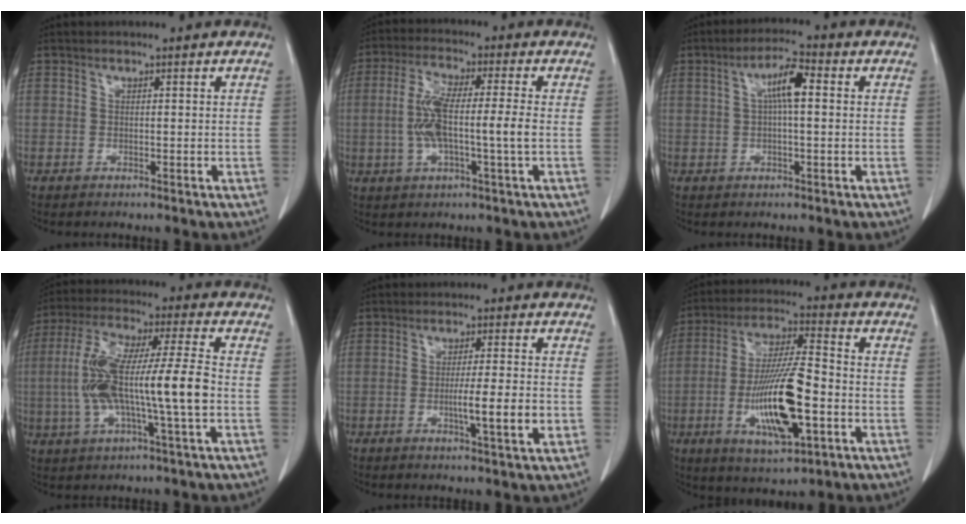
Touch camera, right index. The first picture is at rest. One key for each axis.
{"total": 9.3, "fx": -0.9, "fy": 0.8, "fz": 9.2, "tx": -0.186, "ty": 0.008, "tz": -0.022}
{"total": 5.5, "fx": 1.0, "fy": 0.9, "fz": 5.3, "tx": -0.099, "ty": 0.016, "tz": 0.015}
{"total": 15.4, "fx": -1.9, "fy": 0.9, "fz": 15.2, "tx": -0.302, "ty": 0.014, "tz": -0.038}
{"total": 6.8, "fx": -1.6, "fy": -0.1, "fz": 6.6, "tx": -0.104, "ty": -0.009, "tz": -0.026}
{"total": 15.4, "fx": -4.0, "fy": 3.2, "fz": 14.5, "tx": -0.280, "ty": -0.008, "tz": -0.067}